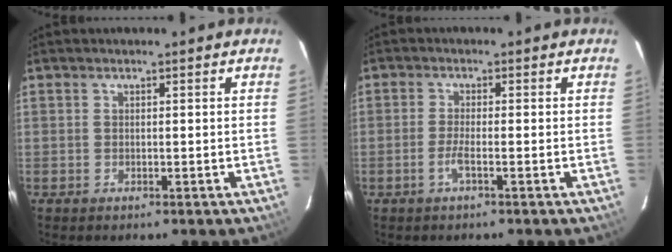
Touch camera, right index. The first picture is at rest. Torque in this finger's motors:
{"motor_torque": [-0.19, -0.06, -0.04, 0.00]}